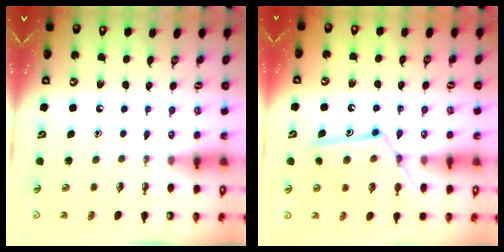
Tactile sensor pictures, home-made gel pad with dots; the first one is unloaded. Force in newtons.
{"total": 13.0, "press": 13.0, "slide": 1.0}